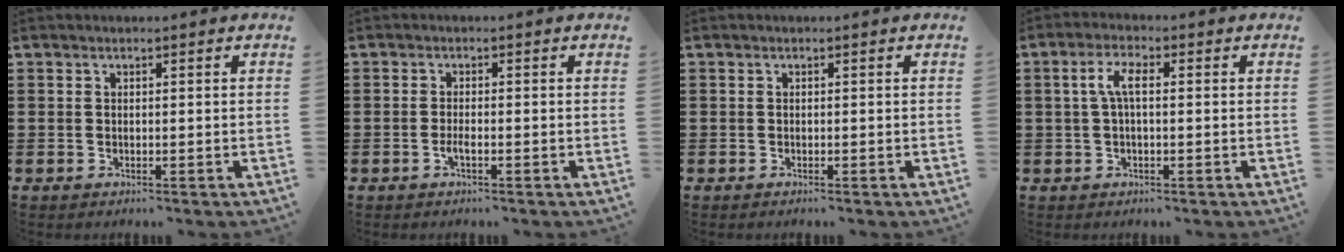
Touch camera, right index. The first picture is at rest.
{"total": 1.5, "force": [-0.8, 0.2, 1.3], "torque": [-0.031, -0.004, -0.015]}
{"total": 0.0}
{"total": 4.1, "force": [0.2, 1.4, 3.9], "torque": [-0.089, 0.001, -0.004]}